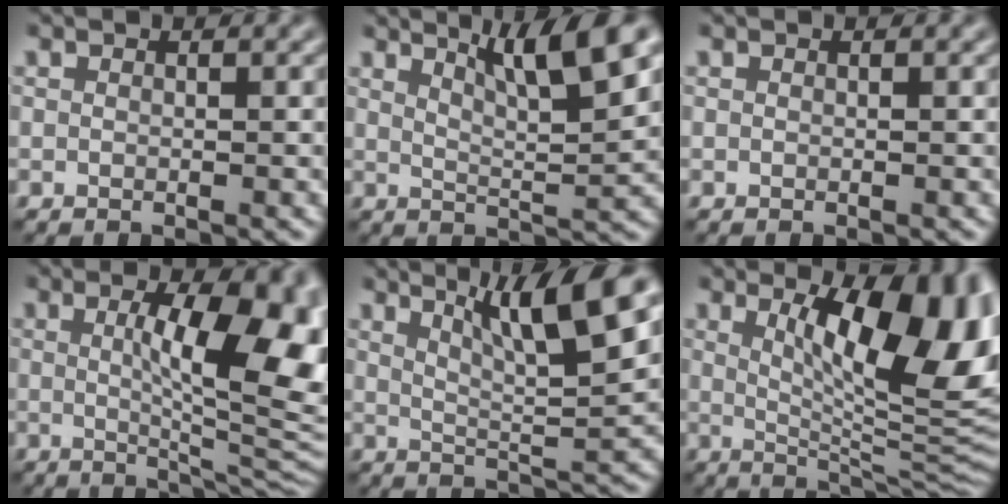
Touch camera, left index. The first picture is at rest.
{"total": 6.7, "force": [3.9, 1.2, 5.3], "torque": [-0.074, 0.004, 0.066]}
{"total": 0.0}
{"total": 12.6, "force": [1.8, 4.3, 11.7], "torque": [-0.148, -0.001, 0.032]}
{"total": 9.0, "force": [4.8, 1.6, 7.5], "torque": [-0.104, 0.010, 0.080]}
{"total": 13.1, "force": [3.4, 4.6, 11.8], "torque": [-0.142, -0.005, 0.050]}